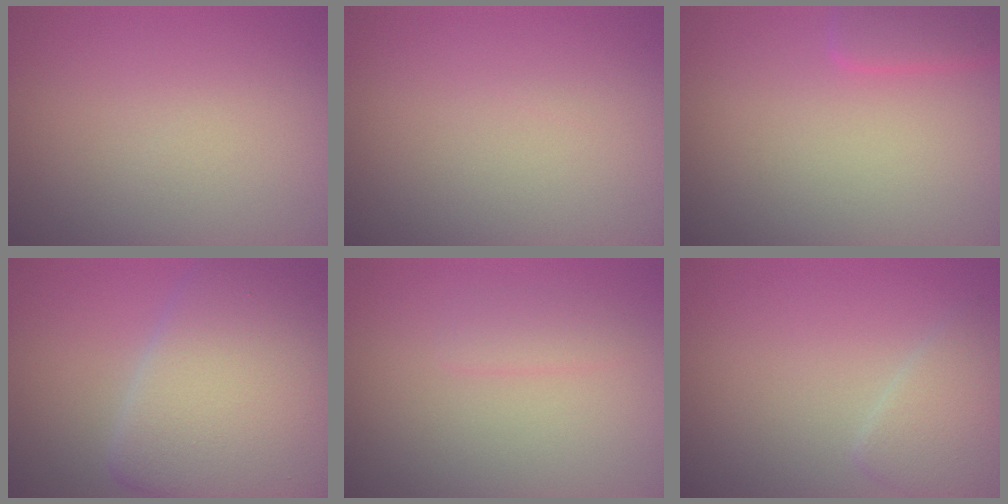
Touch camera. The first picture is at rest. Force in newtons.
{"total": 0.0}
{"total": 2.0, "press": 2.0, "slide": 0.1}
{"total": 10.8, "press": 10.8, "slide": 0.4}
{"total": 1.1, "press": 1.1, "slide": 0.1}
{"total": 2.5, "press": 2.5, "slide": 0.0}